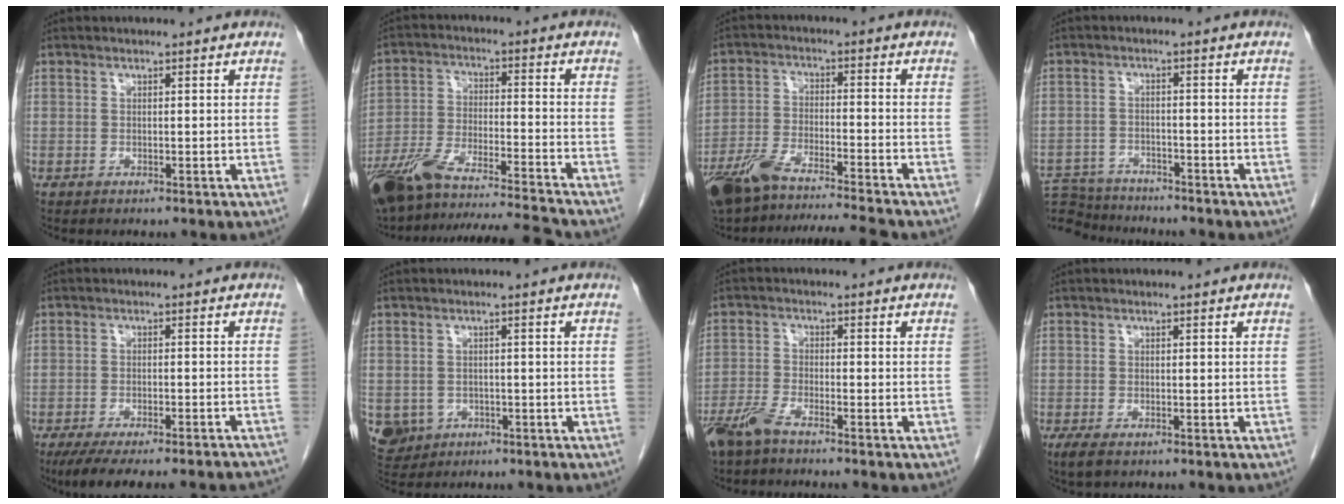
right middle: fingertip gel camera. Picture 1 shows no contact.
{"total": 19.7, "force": [-17.5, -0.7, 8.9], "torque": [-0.169, -0.027, -0.289]}
{"total": 13.5, "force": [-11.8, -0.1, 6.6], "torque": [-0.125, -0.009, -0.199]}
{"total": 9.5, "force": [-9.1, 2.3, 1.5], "torque": [-0.031, 0.003, -0.145]}
{"total": 16.7, "force": [-15.0, 1.6, 7.1], "torque": [-0.079, -0.018, -0.194]}
{"total": 6.5, "force": [-2.3, 5.9, 1.5], "torque": [-0.041, 0.002, -0.030]}
{"total": 4.5, "force": [-3.7, 0.5, 2.5], "torque": [-0.059, -0.009, -0.077]}
{"total": 2.3, "force": [-1.5, 0.9, 1.6], "torque": [-0.037, -0.006, -0.022]}